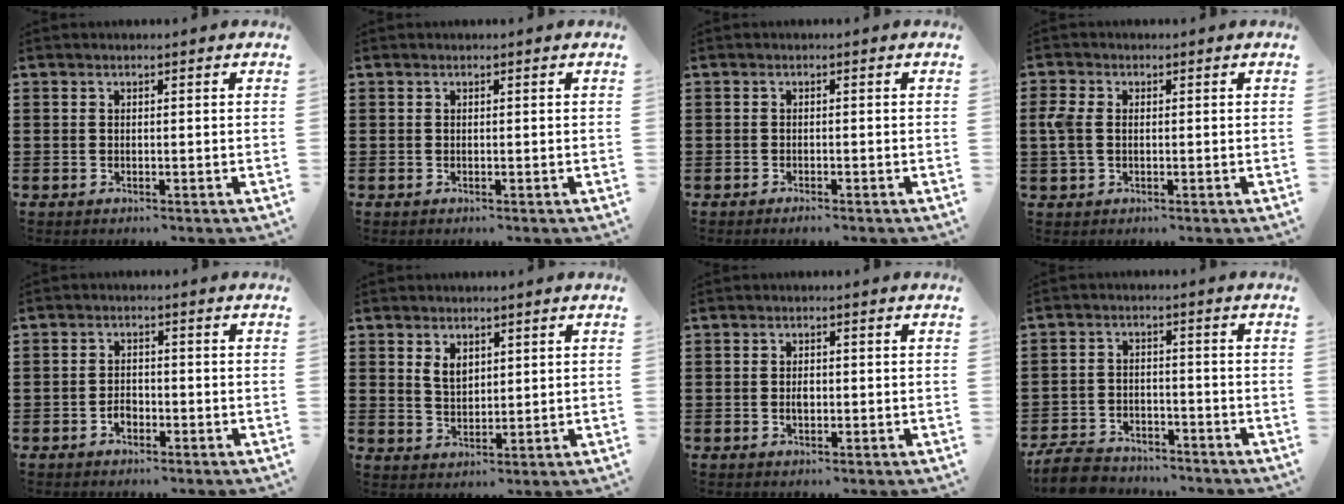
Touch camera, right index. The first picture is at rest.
{"total": 0.0}
{"total": 0.8, "force": [-0.7, 0.1, 0.3], "torque": [-0.008, -0.004, -0.013]}
{"total": 3.6, "force": [0.0, 2.4, 2.7], "torque": [-0.079, -0.002, -0.007]}
{"total": 2.0, "force": [-1.1, 1.3, 1.0], "torque": [-0.022, 0.000, -0.022]}
{"total": 3.0, "force": [1.6, 1.9, 1.6], "torque": [-0.030, 0.004, 0.028]}
{"total": 1.6, "force": [-0.2, 0.9, 1.3], "torque": [-0.026, 0.004, -0.004]}
{"total": 6.0, "force": [-5.7, 1.4, 1.4], "torque": [-0.038, 0.008, -0.114]}